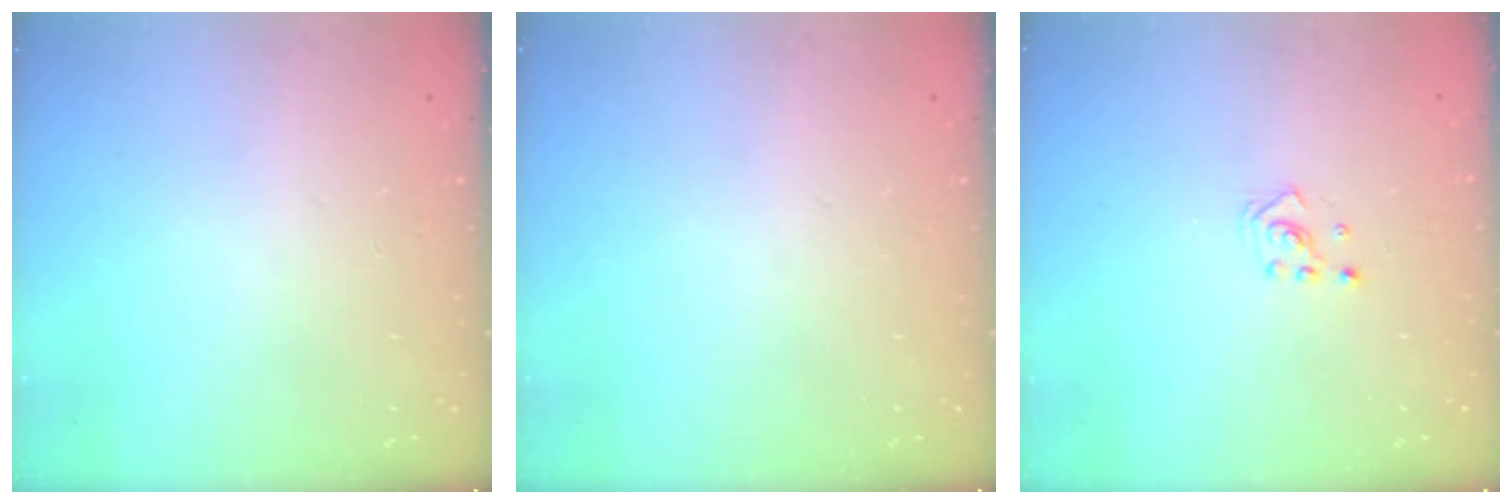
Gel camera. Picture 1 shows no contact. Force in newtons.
{"total": 0.0}
{"total": 2.2, "press": 2.2, "slide": 0.2}